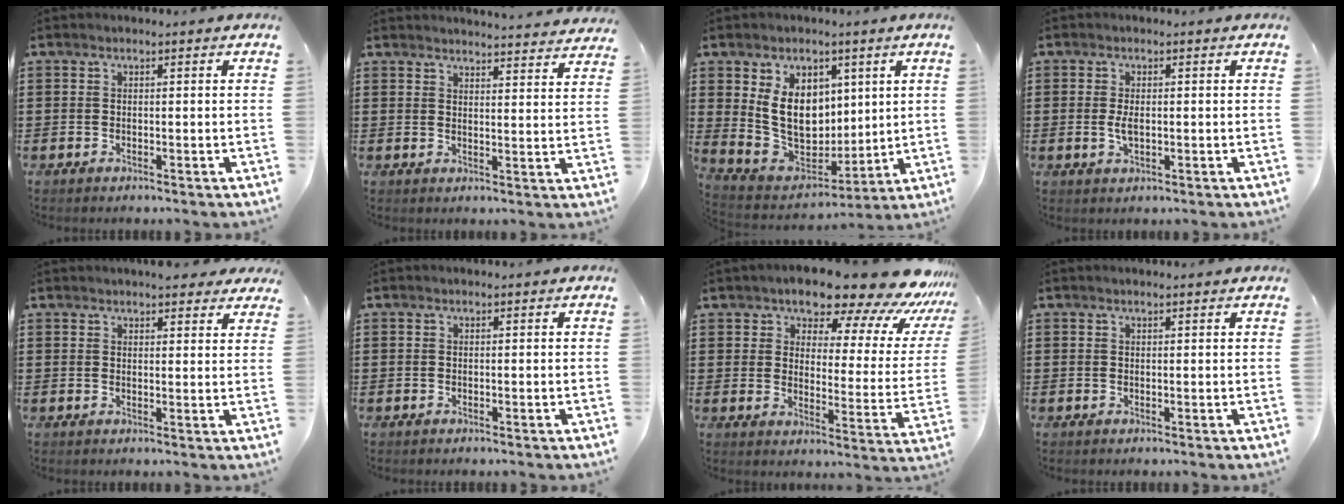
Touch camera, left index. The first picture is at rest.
{"total": 3.5, "force": [3.5, -0.6, 0.1], "torque": [-0.006, -0.025, 0.061]}
{"total": 10.6, "force": [3.4, 8.1, 5.9], "torque": [-0.142, -0.010, 0.067]}
{"total": 2.5, "force": [-0.2, 1.1, 2.2], "torque": [-0.051, -0.001, -0.006]}
{"total": 3.3, "force": [3.0, 0.9, 1.0], "torque": [-0.019, -0.004, 0.055]}
{"total": 0.0}
{"total": 12.1, "force": [10.6, 2.7, 5.1], "torque": [-0.087, -0.083, 0.175]}
{"total": 0.5, "force": [0.4, 0.0, 0.3], "torque": [-0.007, 0.000, 0.008]}